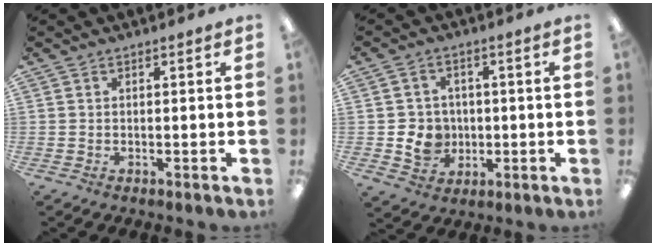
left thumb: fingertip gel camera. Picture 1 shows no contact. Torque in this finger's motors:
{"motor_torque": [-0.02, 0.03, 0.10, -0.11, 0.00]}